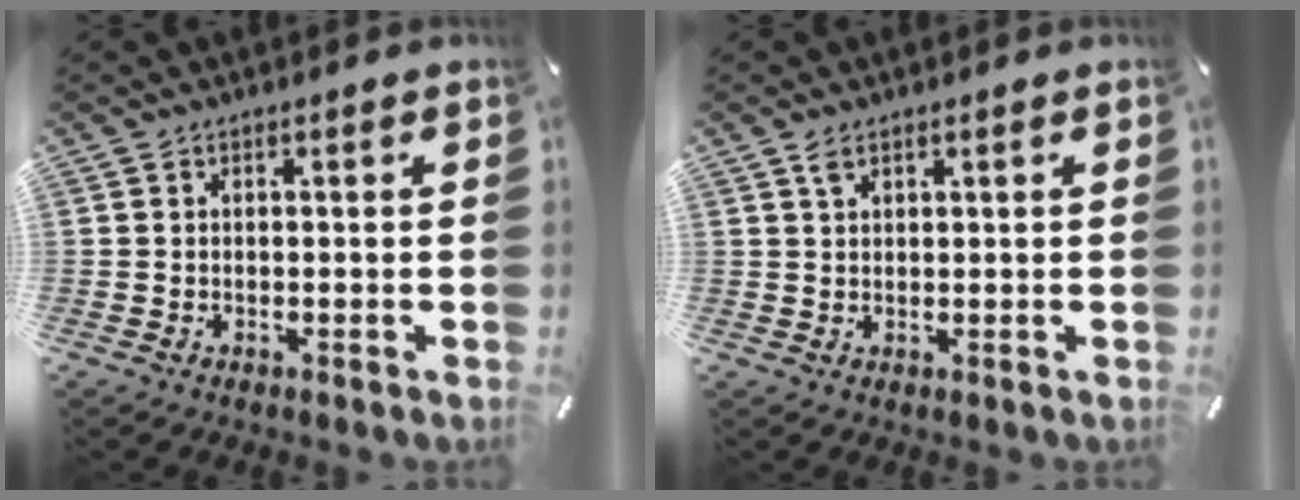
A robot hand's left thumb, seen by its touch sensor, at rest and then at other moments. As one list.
[{"total": 1.9, "force": [1.2, 0.8, 1.3], "torque": [-0.027, 0.000, 0.022]}]